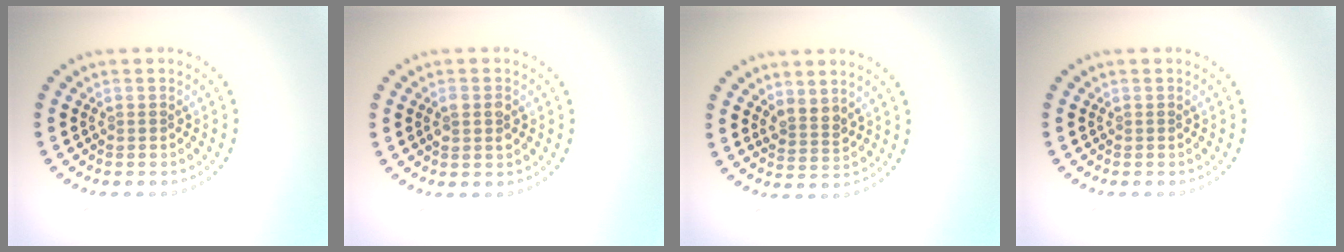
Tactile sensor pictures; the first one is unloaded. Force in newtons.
{"total": 1.6, "press": 1.6, "slide": 0.2}
{"total": 2.0, "press": 1.6, "slide": 1.2}
{"total": 0.0}